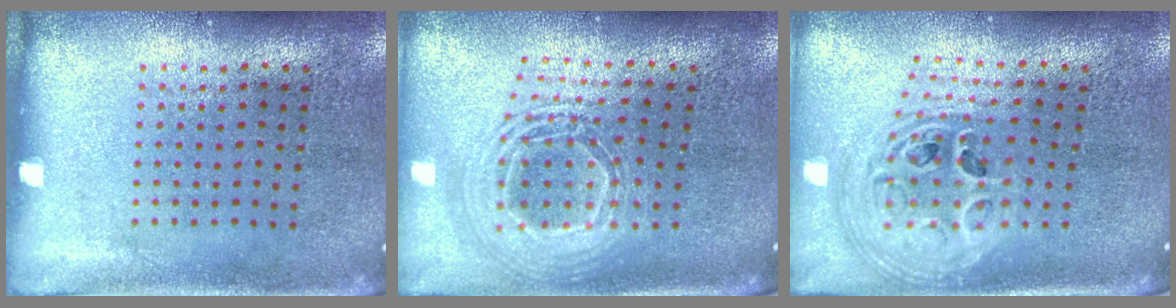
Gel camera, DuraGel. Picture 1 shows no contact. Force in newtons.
{"total": 2.2, "press": 1.8, "slide": 1.4}
{"total": 2.7, "press": 1.9, "slide": 1.9}